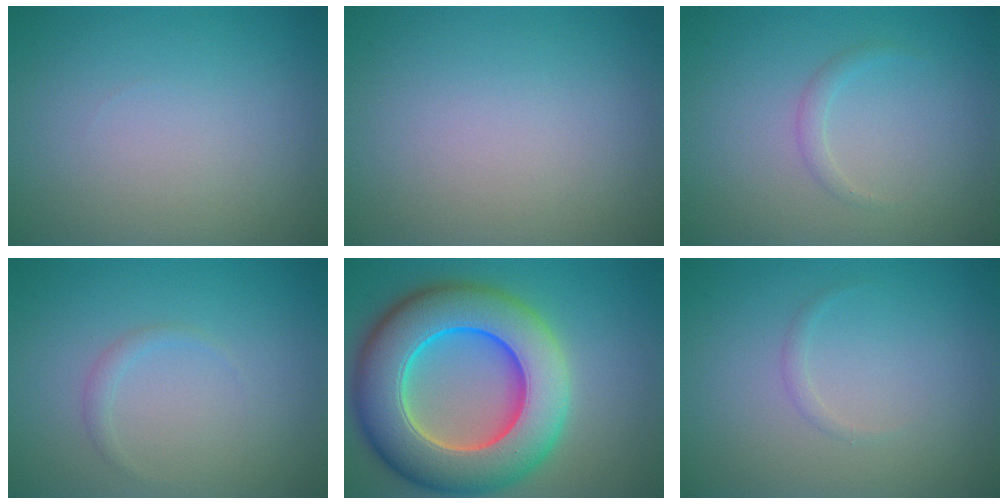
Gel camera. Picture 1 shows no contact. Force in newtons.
{"total": 0.0}
{"total": 1.0, "press": 1.0, "slide": 0.1}
{"total": 0.8, "press": 0.8, "slide": 0.1}
{"total": 13.2, "press": 13.1, "slide": 2.1}
{"total": 0.6, "press": 0.6, "slide": 0.1}